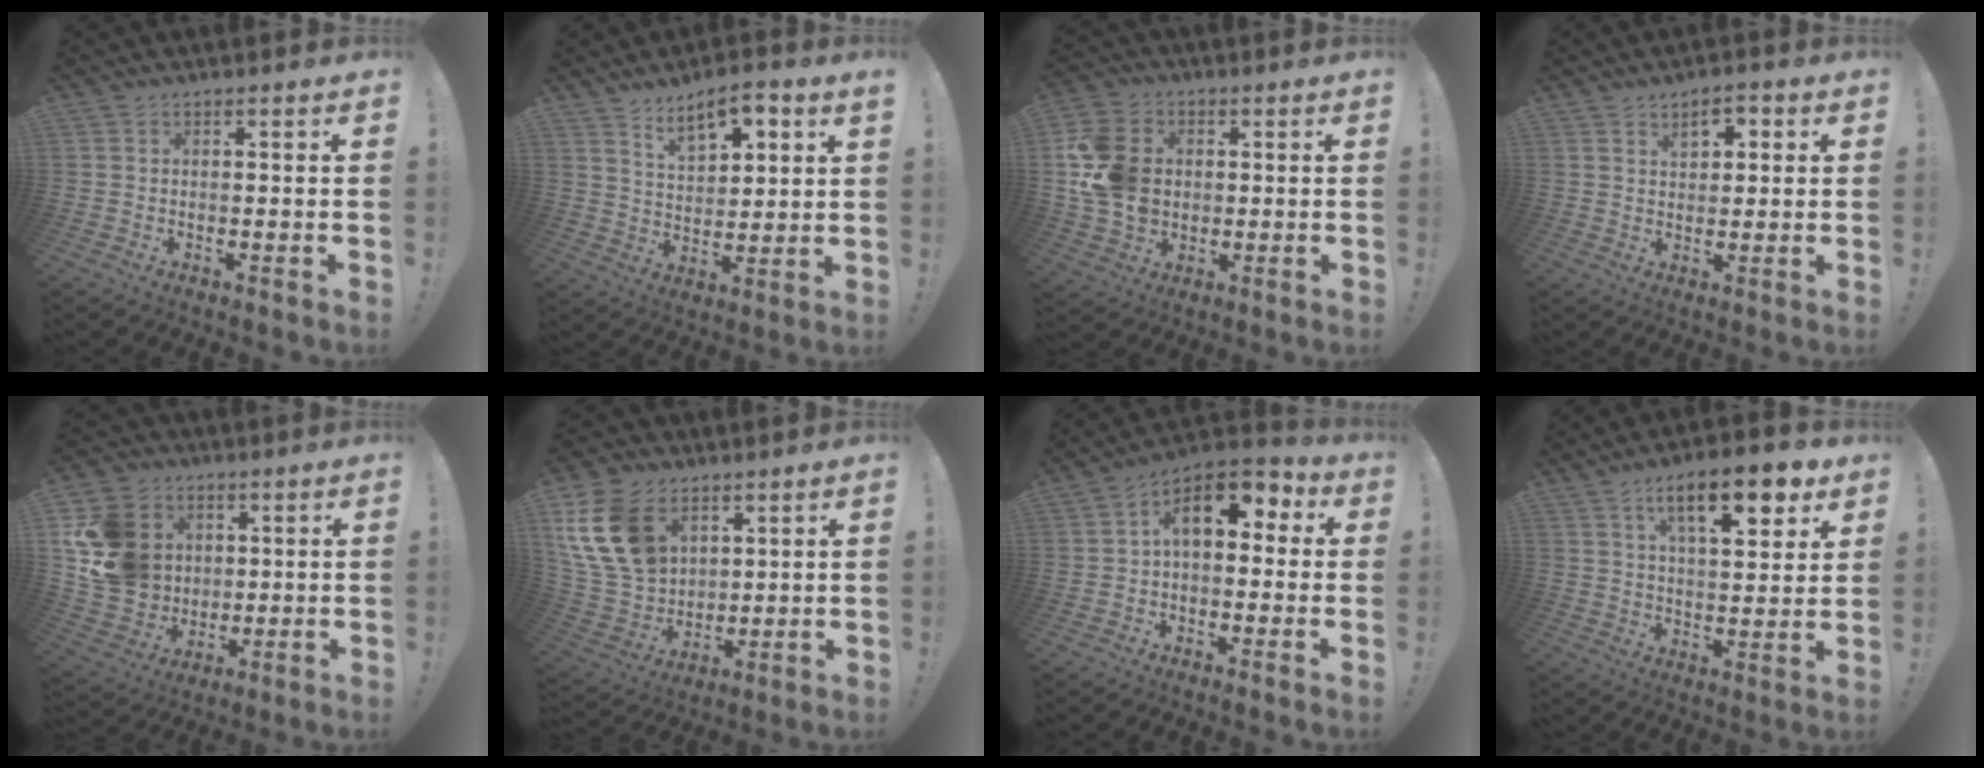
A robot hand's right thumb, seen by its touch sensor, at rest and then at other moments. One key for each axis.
{"total": 9.2, "fx": 6.4, "fy": 3.3, "fz": 5.6, "tx": -0.086, "ty": -0.033, "tz": 0.112}
{"total": 16.4, "fx": 1.2, "fy": 13.2, "fz": 9.5, "tx": -0.189, "ty": 0.004, "tz": 0.028}
{"total": 5.6, "fx": 2.6, "fy": 3.3, "fz": 3.7, "tx": -0.042, "ty": -0.008, "tz": 0.039}
{"total": 16.8, "fx": 3.8, "fy": 14.7, "fz": 7.1, "tx": -0.130, "ty": -0.004, "tz": 0.090}
{"total": 19.0, "fx": 8.6, "fy": 13.2, "fz": 10.7, "tx": -0.224, "ty": -0.037, "tz": 0.165}
{"total": 12.3, "fx": 3.9, "fy": 6.9, "fz": 9.4, "tx": -0.144, "ty": -0.007, "tz": 0.074}
{"total": 15.3, "fx": 8.1, "fy": 5.2, "fz": 12.0, "tx": -0.175, "ty": -0.030, "tz": 0.125}